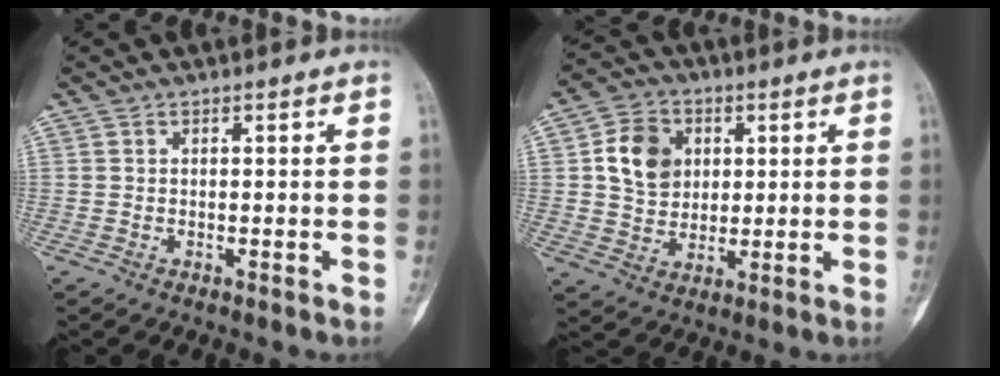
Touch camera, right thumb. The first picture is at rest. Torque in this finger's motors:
{"motor_torque": [-0.47, 0.20, 0.23, -0.10, 0.04]}